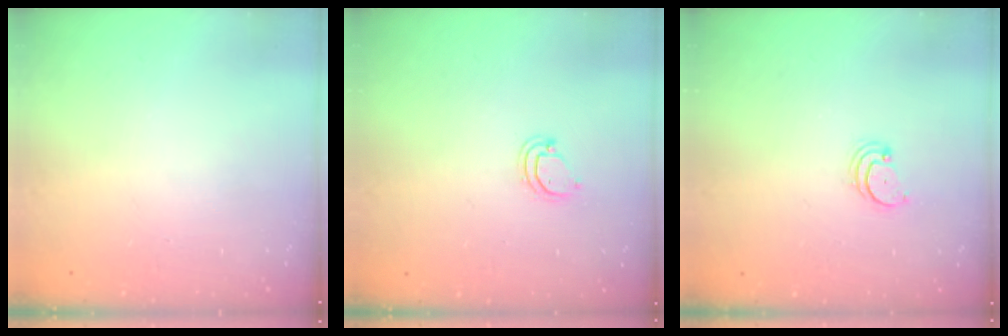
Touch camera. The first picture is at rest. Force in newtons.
{"total": 3.6, "press": 3.5, "slide": 0.4}
{"total": 2.2, "press": 2.2, "slide": 0.2}